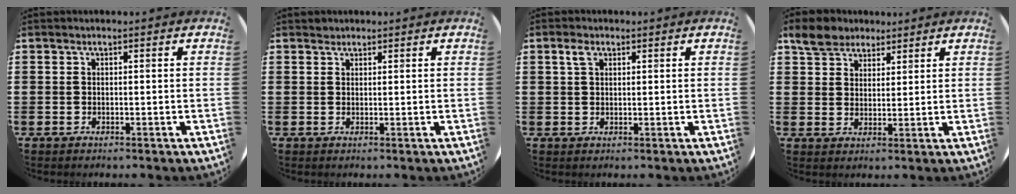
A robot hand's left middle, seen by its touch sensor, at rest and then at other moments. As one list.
[{"total": 0.7, "force": [0.7, 0.3, -0.1], "torque": [0.002, 0.003, 0.014]}, {"total": 2.1, "force": [1.2, 1.2, 1.3], "torque": [-0.021, 0.002, 0.020]}, {"total": 4.8, "force": [3.9, 2.5, 0.8], "torque": [-0.024, 0.000, 0.074]}]